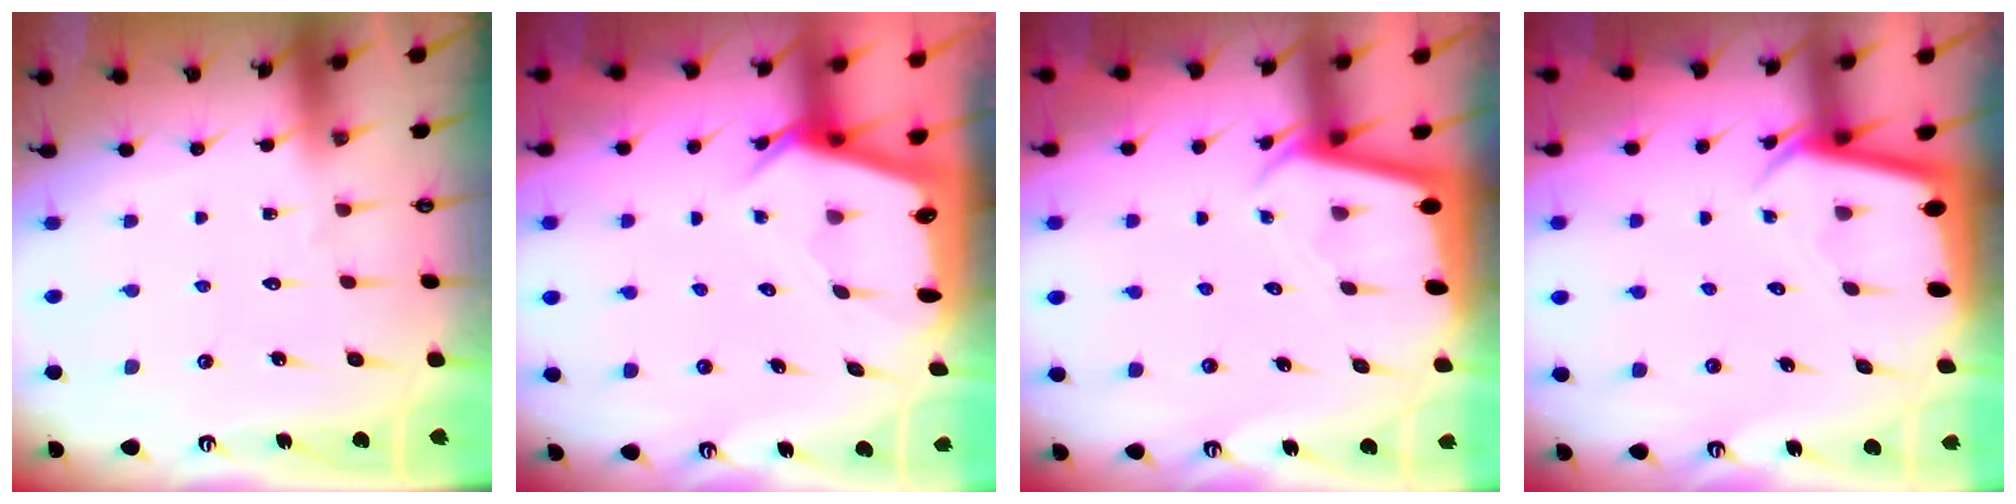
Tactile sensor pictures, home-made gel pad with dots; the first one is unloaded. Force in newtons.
{"total": 4.8, "press": 4.8, "slide": 0.5}
{"total": 2.2, "press": 2.2, "slide": 0.1}
{"total": 2.8, "press": 2.8, "slide": 0.1}